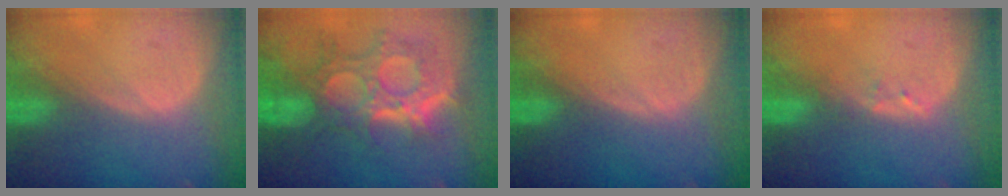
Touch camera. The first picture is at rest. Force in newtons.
{"total": 11.8, "press": 10.6, "slide": 5.2}
{"total": 0.0}
{"total": 1.2, "press": 1.1, "slide": 0.2}